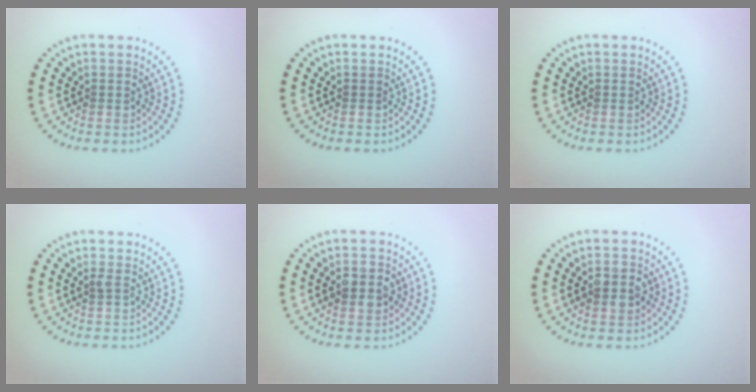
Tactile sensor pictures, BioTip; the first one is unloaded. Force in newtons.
{"total": 0.0}
{"total": 0.0}
{"total": 0.5, "press": 0.4, "slide": 0.4}
{"total": 2.8, "press": 2.8, "slide": 0.1}
{"total": 2.8, "press": 2.8, "slide": 0.3}